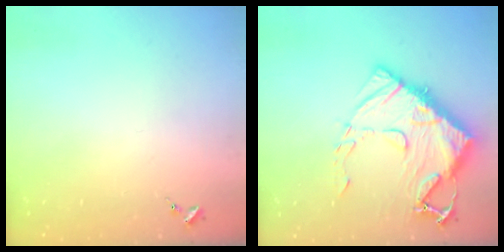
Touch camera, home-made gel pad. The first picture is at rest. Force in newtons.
{"total": 18.3, "press": 18.2, "slide": 2.1}